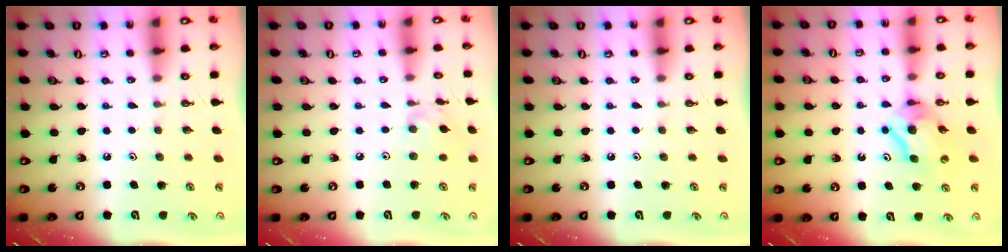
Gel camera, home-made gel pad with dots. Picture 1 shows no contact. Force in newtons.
{"total": 5.3, "press": 5.3, "slide": 0.2}
{"total": 0.0}
{"total": 7.8, "press": 7.8, "slide": 0.6}